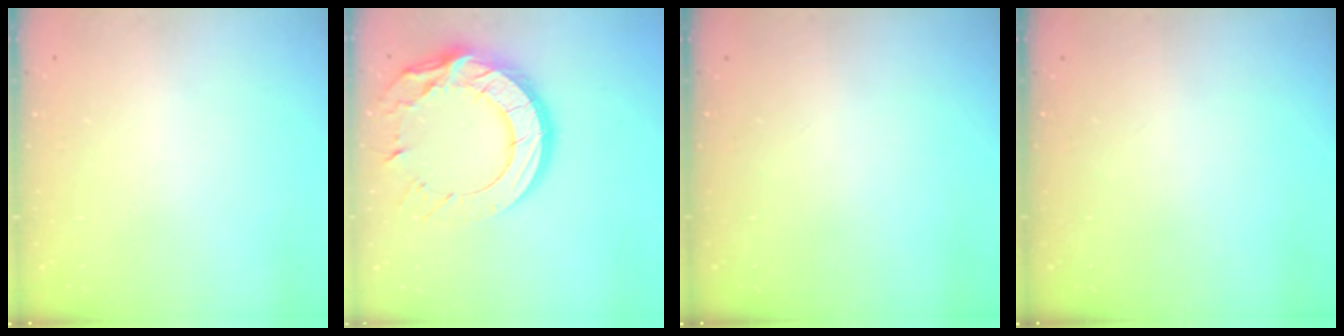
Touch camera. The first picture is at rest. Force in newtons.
{"total": 20.2, "press": 20.1, "slide": 1.7}
{"total": 0.0}
{"total": 0.0}